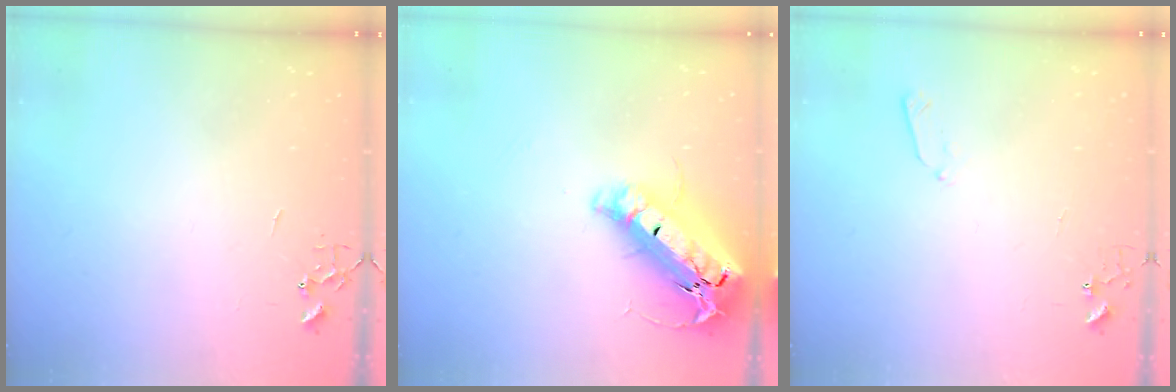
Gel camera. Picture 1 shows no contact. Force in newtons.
{"total": 25.0, "press": 24.5, "slide": 4.9}
{"total": 3.4, "press": 3.4, "slide": 0.5}